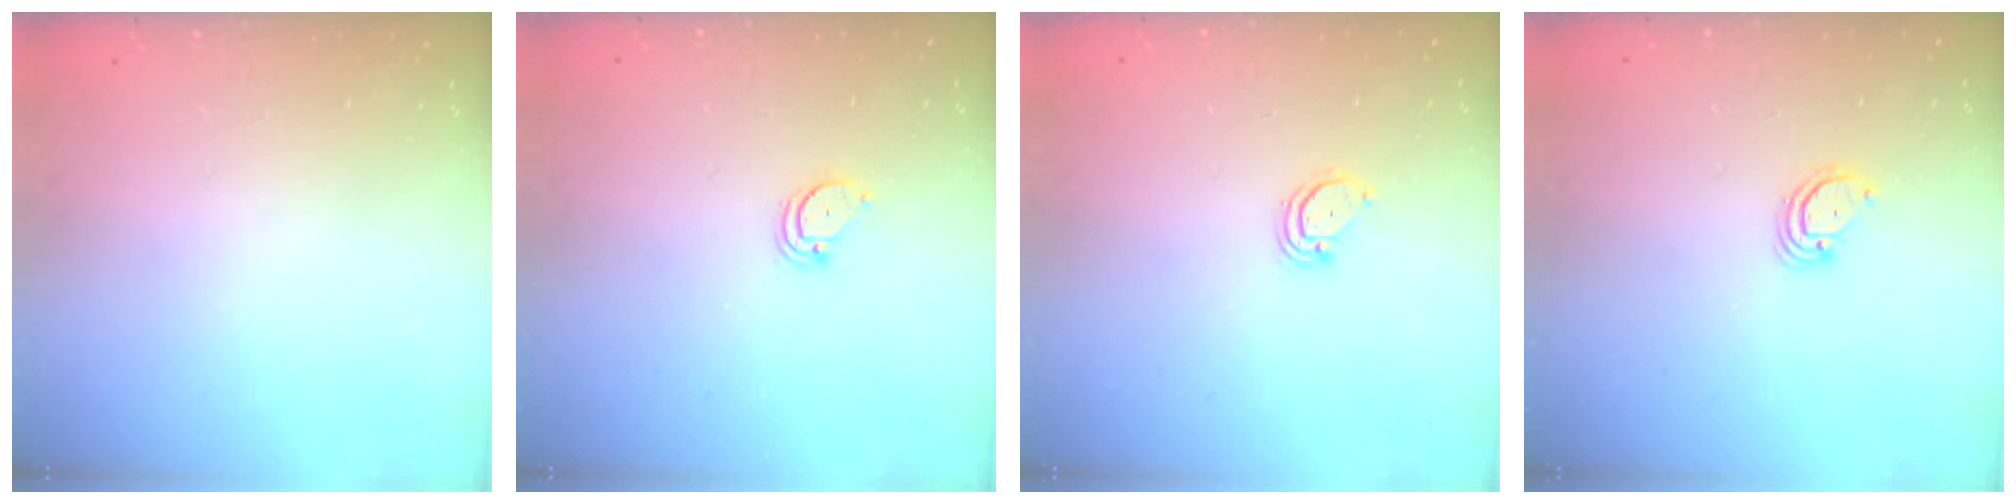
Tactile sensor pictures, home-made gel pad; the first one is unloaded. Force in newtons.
{"total": 2.1, "press": 2.1, "slide": 0.2}
{"total": 3.0, "press": 3.0, "slide": 0.2}
{"total": 3.5, "press": 3.5, "slide": 0.2}